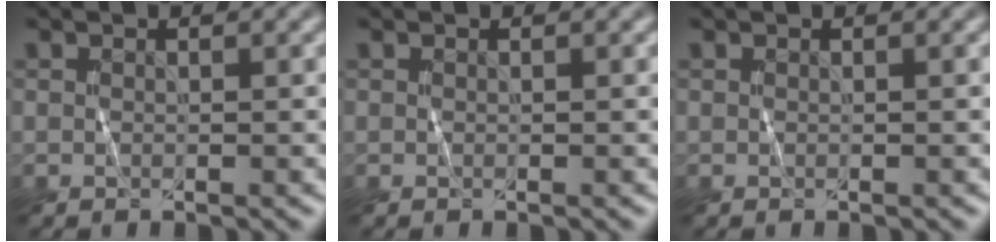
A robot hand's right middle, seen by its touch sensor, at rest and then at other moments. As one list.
[{"total": 0.0}, {"total": 0.0}]